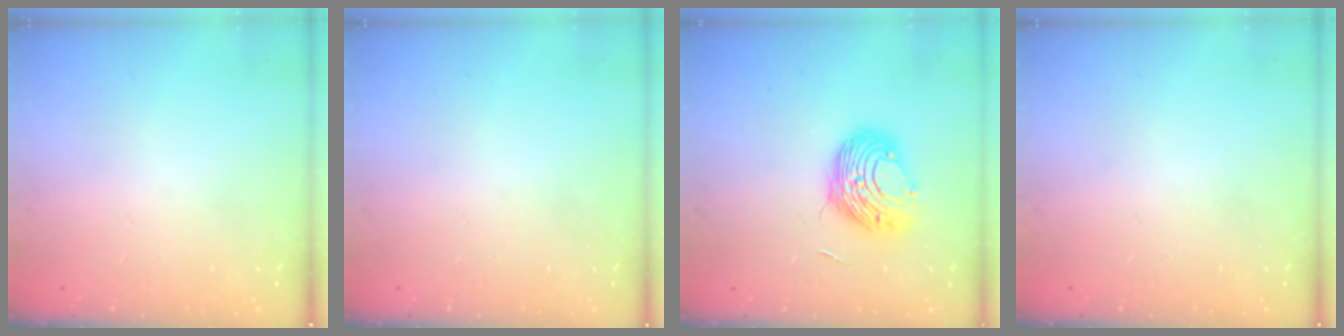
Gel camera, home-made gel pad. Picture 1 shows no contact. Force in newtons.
{"total": 0.0}
{"total": 9.3, "press": 9.3, "slide": 0.6}
{"total": 0.0}